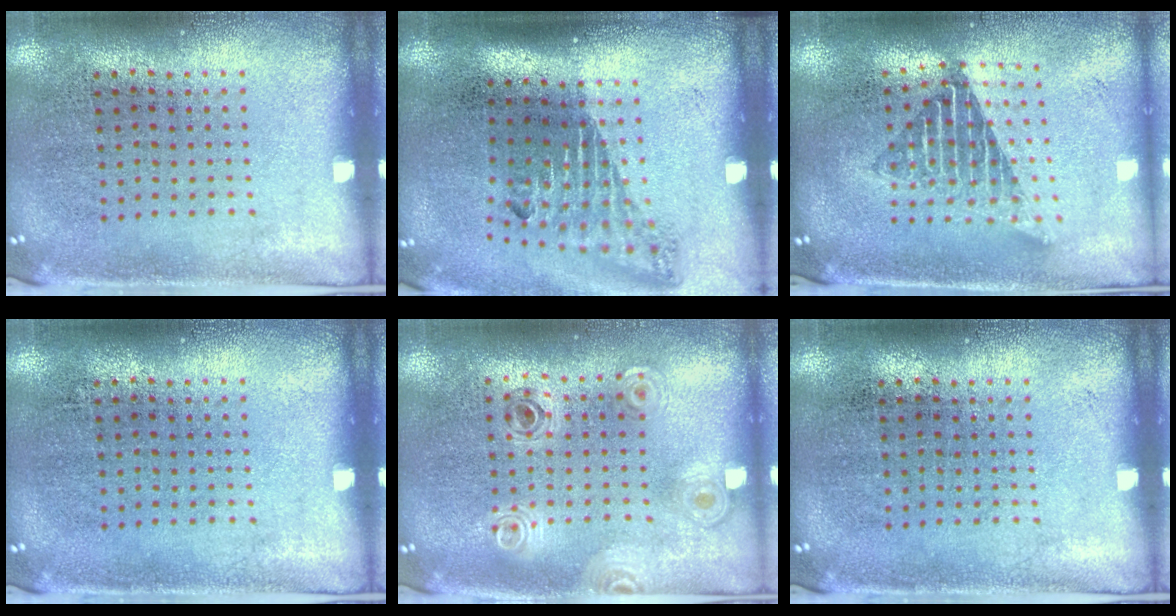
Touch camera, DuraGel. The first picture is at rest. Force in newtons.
{"total": 1.7, "press": 1.1, "slide": 1.3}
{"total": 1.7, "press": 1.4, "slide": 1.0}
{"total": 0.0}
{"total": 0.8, "press": 0.8, "slide": 0.1}
{"total": 0.0}